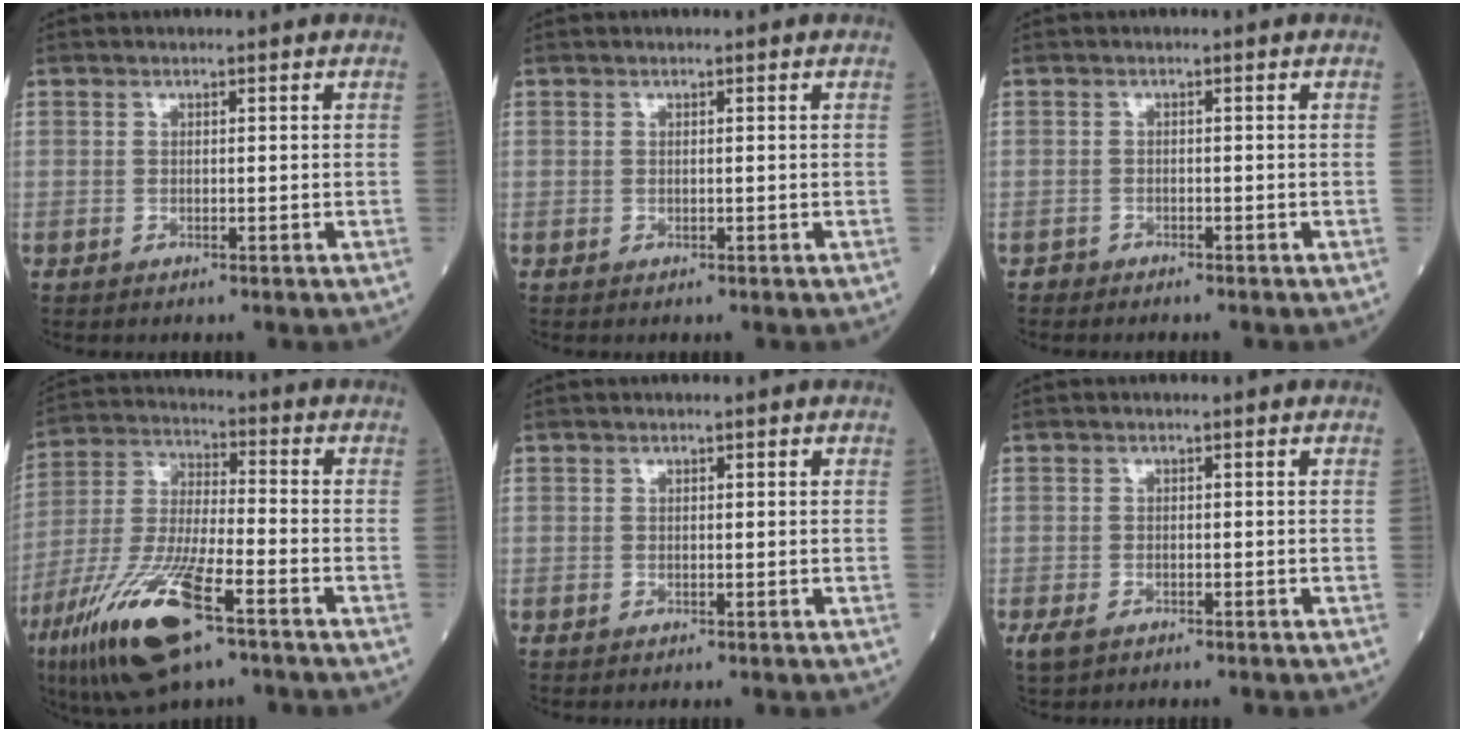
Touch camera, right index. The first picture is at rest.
{"total": 0.0}
{"total": 1.0, "force": [-0.9, 0.2, -0.2], "torque": [0.000, 0.000, -0.021]}
{"total": 17.0, "force": [-9.4, 3.2, 13.7], "torque": [-0.303, -0.037, -0.173]}
{"total": 0.0}
{"total": 2.4, "force": [-1.7, 1.0, 1.3], "torque": [-0.032, -0.005, -0.025]}